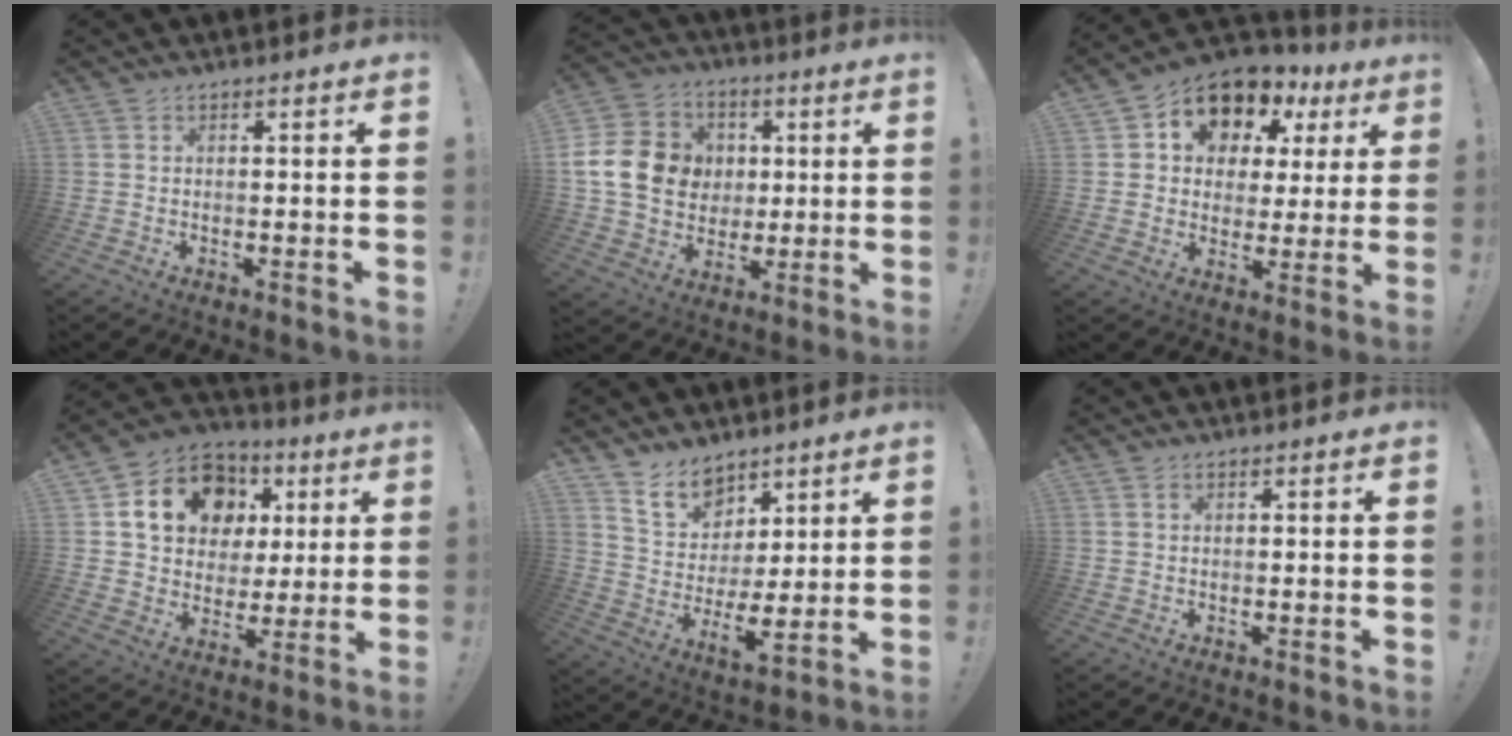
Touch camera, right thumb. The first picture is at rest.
{"total": 17.1, "force": [2.1, 15.0, 7.9], "torque": [-0.118, 0.005, 0.060]}
{"total": 10.5, "force": [6.7, 7.1, 4.0], "torque": [-0.064, -0.053, 0.121]}
{"total": 17.9, "force": [7.0, 13.6, 9.3], "torque": [-0.139, -0.018, 0.146]}
{"total": 11.0, "force": [7.7, 6.4, 4.4], "torque": [-0.082, -0.060, 0.156]}
{"total": 0.9, "force": [0.5, 0.4, 0.6], "torque": [-0.003, -0.003, 0.008]}